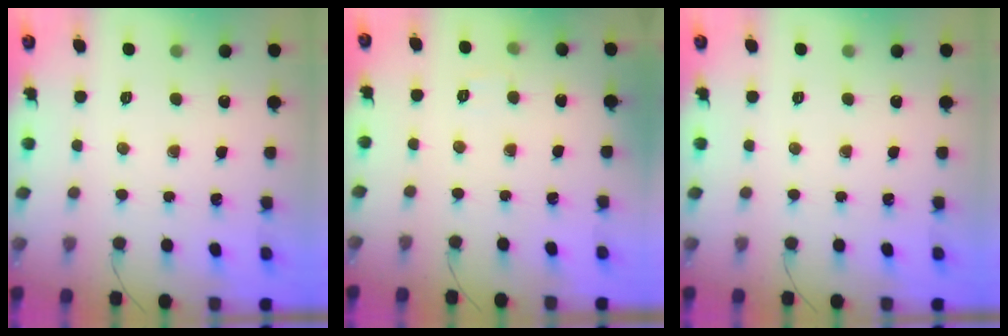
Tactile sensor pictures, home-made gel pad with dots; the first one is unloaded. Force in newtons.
{"total": 2.4, "press": 2.1, "slide": 1.1}
{"total": 0.0}